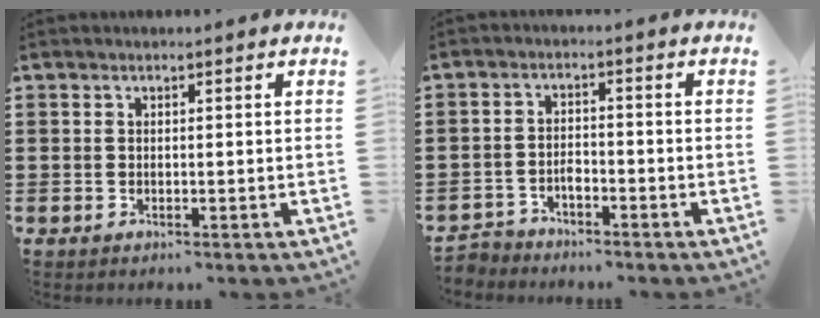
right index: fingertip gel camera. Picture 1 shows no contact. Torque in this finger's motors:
{"motor_torque": [1.09, 1.05, 0.01, 0.00]}